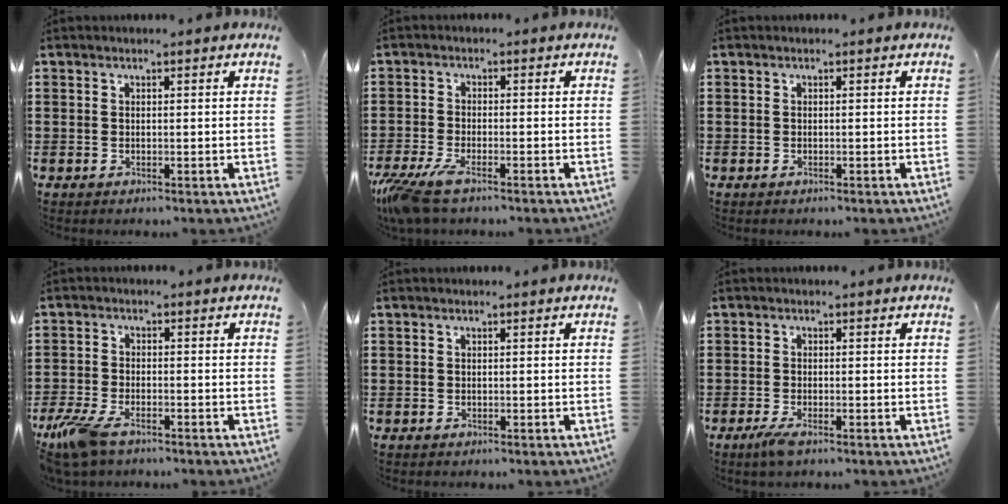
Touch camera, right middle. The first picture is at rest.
{"total": 5.0, "force": [-3.9, 0.5, 3.0], "torque": [-0.086, -0.021, -0.081]}
{"total": 0.0}
{"total": 6.4, "force": [-4.4, 2.1, 4.1], "torque": [-0.106, -0.013, -0.086]}
{"total": 0.0}
{"total": 2.1, "force": [-1.3, 0.4, 1.7], "torque": [-0.037, -0.006, -0.025]}